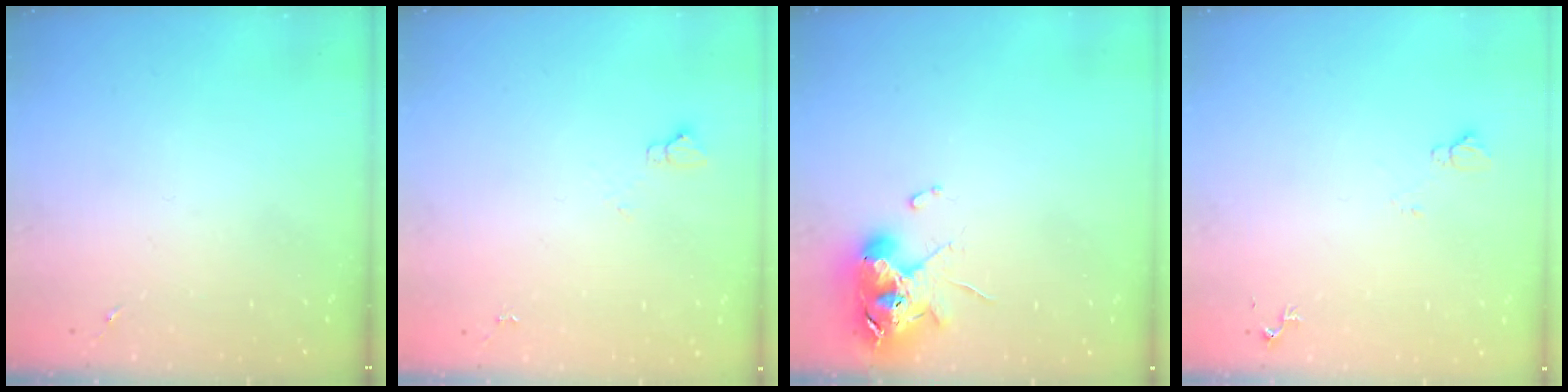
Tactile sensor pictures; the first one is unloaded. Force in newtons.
{"total": 3.5, "press": 3.5, "slide": 0.4}
{"total": 10.8, "press": 10.7, "slide": 1.7}
{"total": 5.1, "press": 5.1, "slide": 0.7}